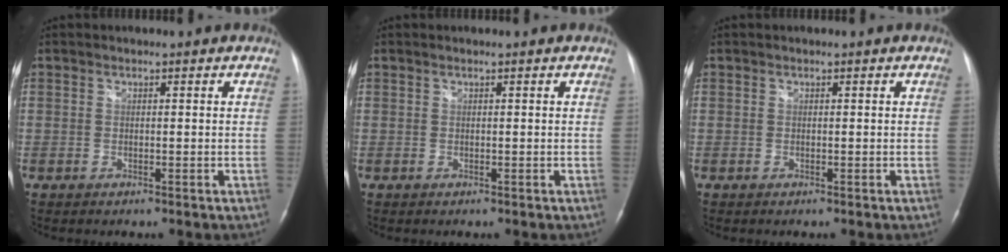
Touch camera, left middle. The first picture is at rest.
{"total": 0.0}
{"total": 0.0}